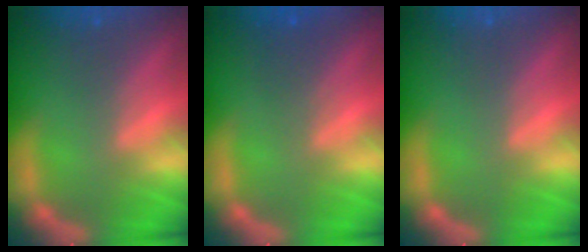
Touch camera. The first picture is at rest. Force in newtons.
{"total": 2.0}
{"total": 0.0}